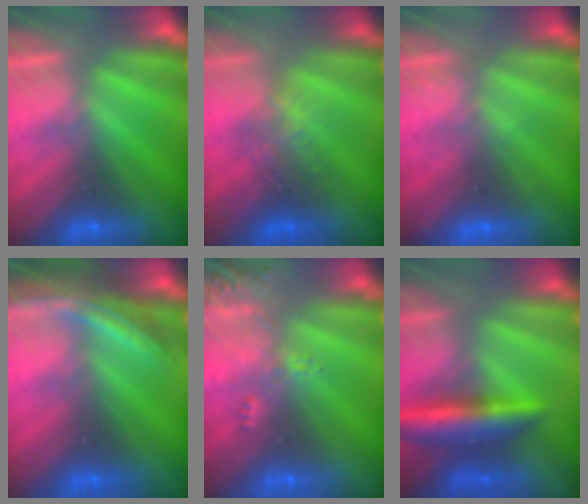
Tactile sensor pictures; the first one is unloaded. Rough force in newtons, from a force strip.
{"total": 2.6}
{"total": 2.1}
{"total": 3.7}
{"total": 2.4}
{"total": 8.0}